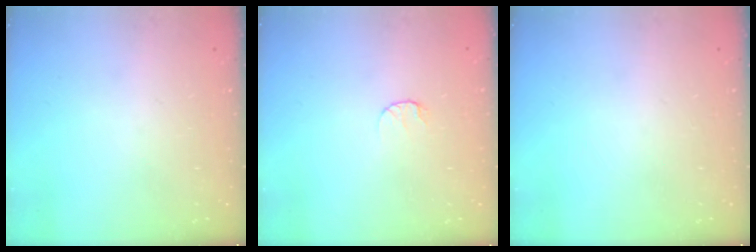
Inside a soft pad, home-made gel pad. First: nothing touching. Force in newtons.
{"total": 5.0, "press": 5.0, "slide": 0.5}
{"total": 0.0}